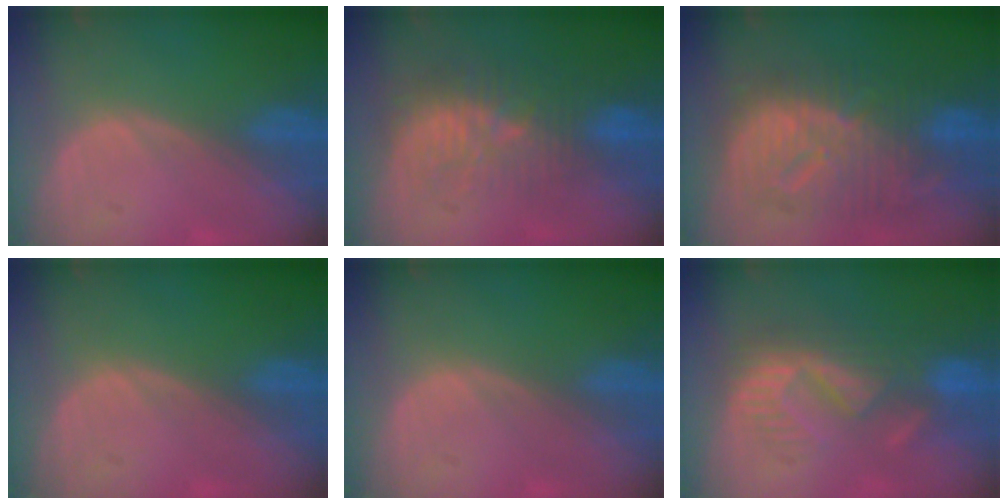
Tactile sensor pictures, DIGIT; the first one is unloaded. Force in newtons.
{"total": 9.6, "press": 8.9, "slide": 3.5}
{"total": 12.5, "press": 12.4, "slide": 1.1}
{"total": 0.0}
{"total": 0.0}
{"total": 8.6, "press": 8.2, "slide": 2.8}